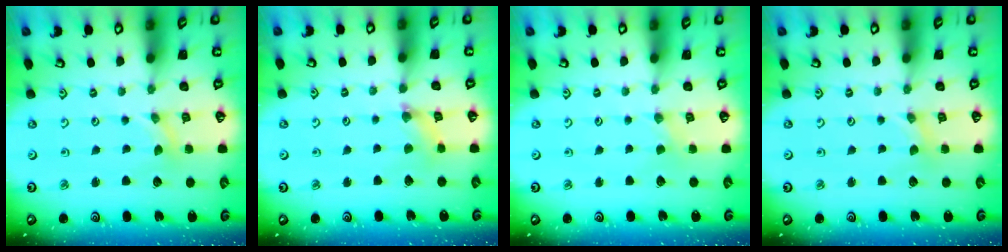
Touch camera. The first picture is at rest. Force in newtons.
{"total": 2.0, "press": 2.0, "slide": 0.3}
{"total": 0.0}
{"total": 0.0}